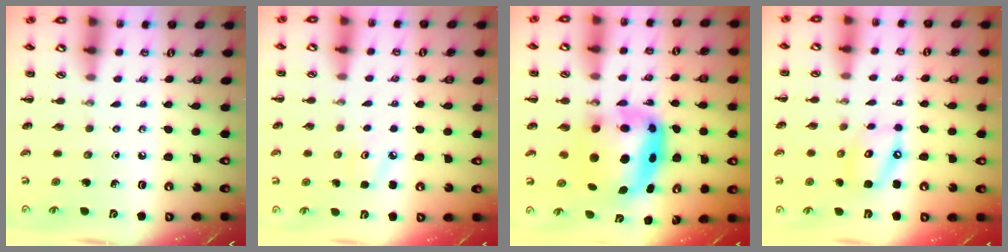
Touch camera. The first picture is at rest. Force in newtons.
{"total": 5.2, "press": 5.0, "slide": 1.3}
{"total": 9.0, "press": 8.7, "slide": 2.1}
{"total": 9.9, "press": 9.8, "slide": 1.8}